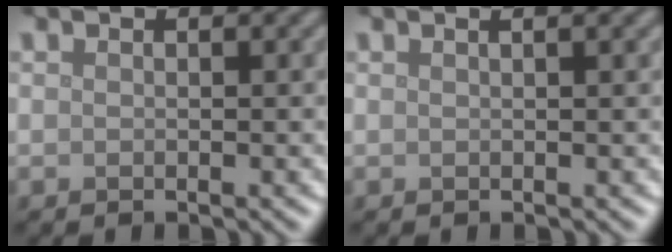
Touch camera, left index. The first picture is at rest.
{"total": 1.9, "force": [0.9, 0.7, 1.5], "torque": [-0.015, 0.003, 0.001]}